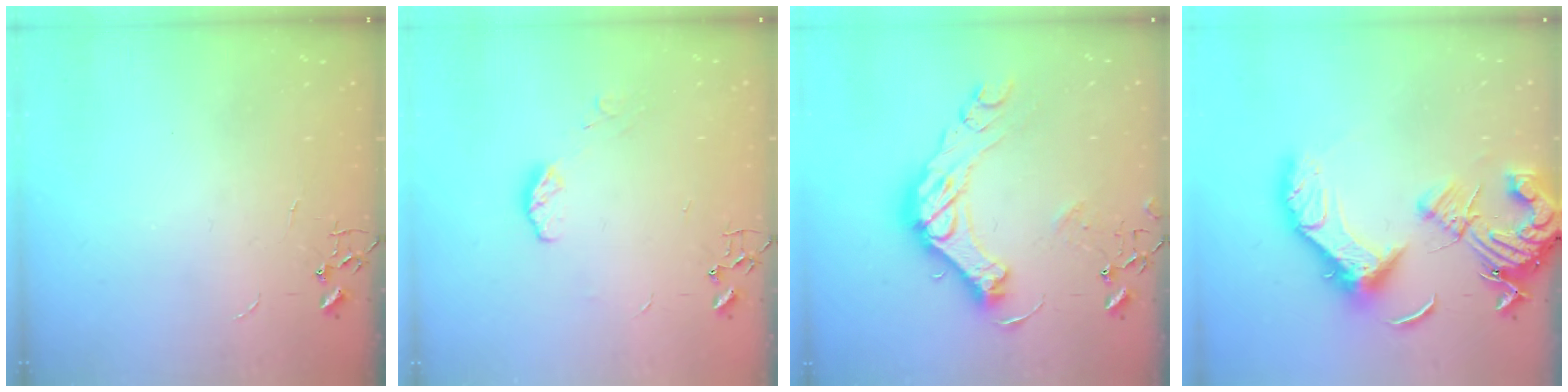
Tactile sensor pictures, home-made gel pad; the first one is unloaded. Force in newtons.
{"total": 6.0, "press": 5.9, "slide": 0.9}
{"total": 18.8, "press": 18.7, "slide": 1.8}
{"total": 20.2, "press": 20.1, "slide": 2.4}